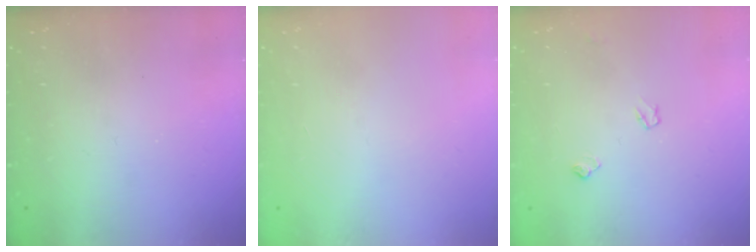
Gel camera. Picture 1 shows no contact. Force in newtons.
{"total": 0.0}
{"total": 5.3, "press": 5.2, "slide": 0.8}